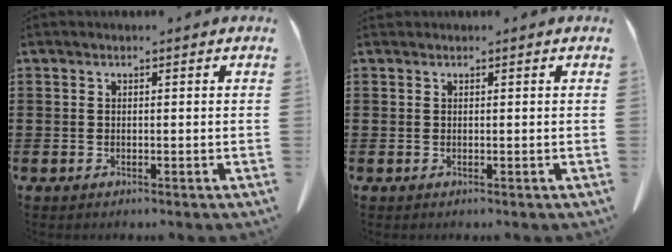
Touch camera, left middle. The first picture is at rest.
{"total": 0.0}